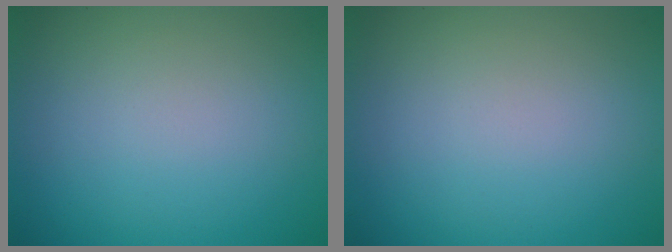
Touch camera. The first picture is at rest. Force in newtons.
{"total": 0.0}